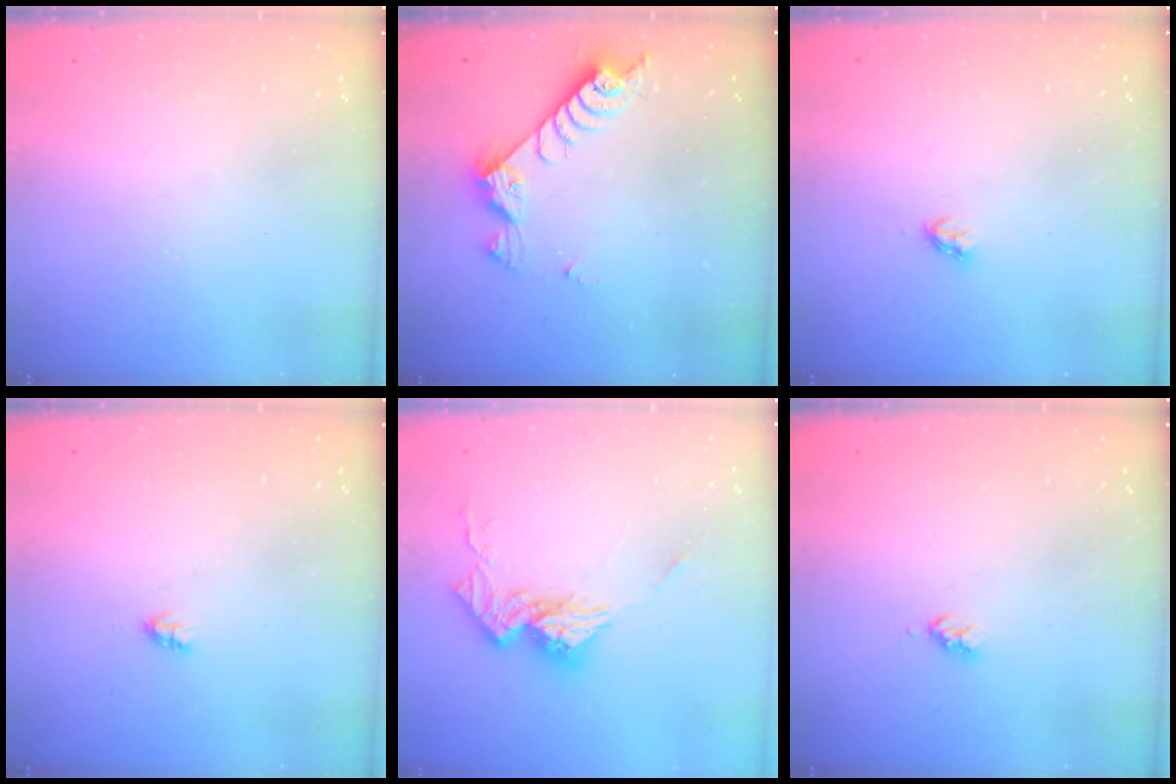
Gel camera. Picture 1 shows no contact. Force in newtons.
{"total": 7.9, "press": 7.9, "slide": 0.7}
{"total": 2.4, "press": 2.4, "slide": 0.3}
{"total": 2.2, "press": 2.2, "slide": 0.2}
{"total": 14.1, "press": 14.1, "slide": 1.4}
{"total": 3.1, "press": 3.0, "slide": 0.4}